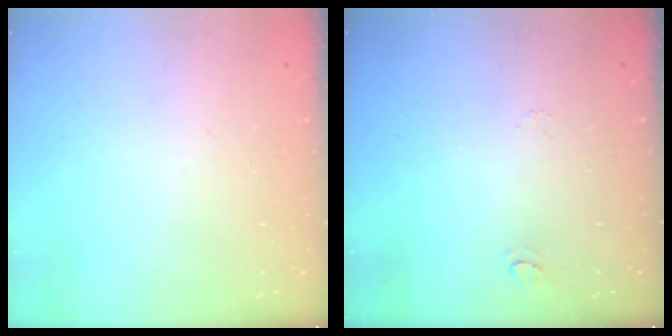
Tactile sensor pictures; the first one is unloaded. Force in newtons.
{"total": 4.1, "press": 4.1, "slide": 0.3}